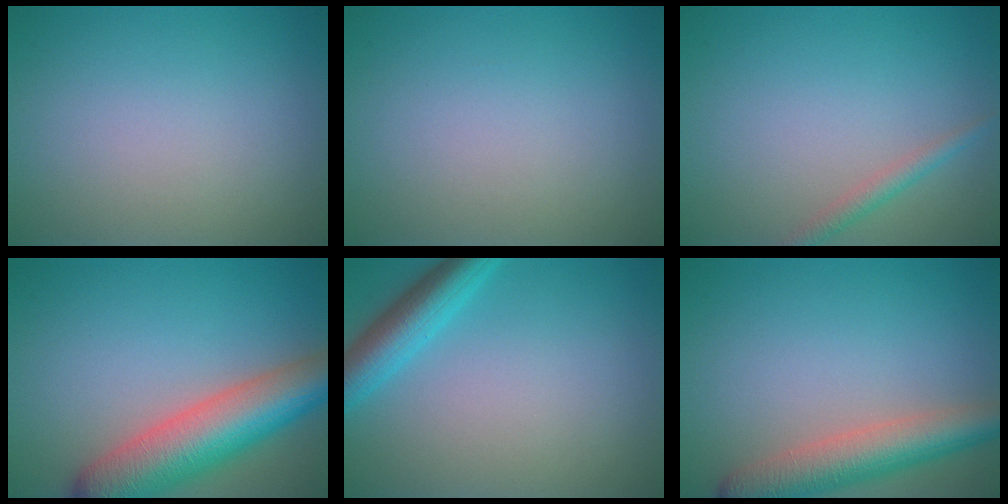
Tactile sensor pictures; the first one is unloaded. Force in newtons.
{"total": 0.0}
{"total": 1.5, "press": 1.5, "slide": 0.0}
{"total": 9.1, "press": 9.1, "slide": 0.6}
{"total": 4.2, "press": 4.2, "slide": 0.2}
{"total": 5.7, "press": 5.7, "slide": 0.3}